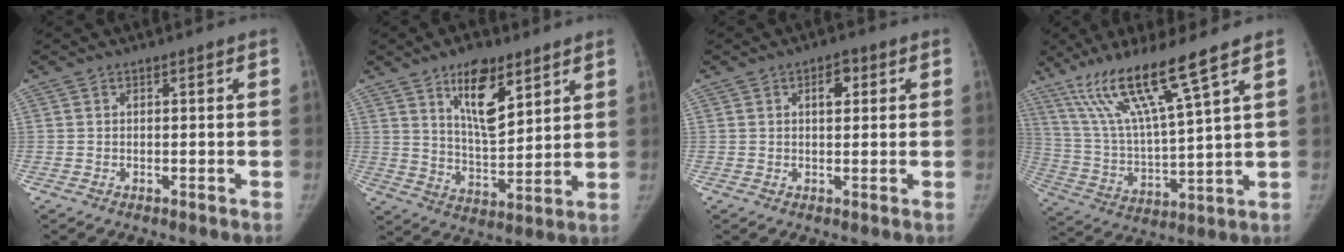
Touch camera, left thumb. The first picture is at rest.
{"total": 12.3, "force": [7.0, 5.3, 8.7], "torque": [-0.119, -0.049, 0.125]}
{"total": 3.1, "force": [1.1, 1.8, 2.3], "torque": [-0.018, 0.000, 0.013]}
{"total": 16.1, "force": [10.4, 0.5, 12.3], "torque": [-0.233, -0.047, 0.203]}